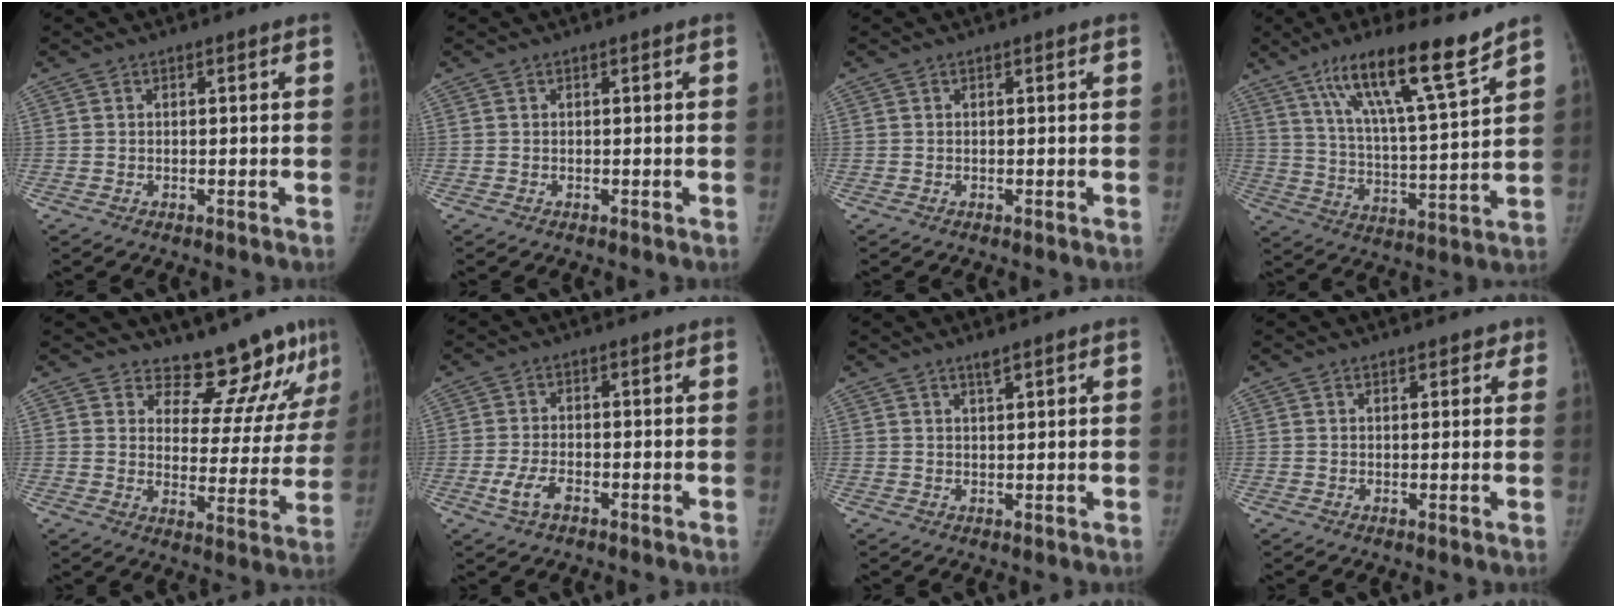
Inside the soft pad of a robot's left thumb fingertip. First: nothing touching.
{"total": 0.0}
{"total": 0.0}
{"total": 17.1, "force": [11.7, 1.9, 12.4], "torque": [-0.198, -0.059, 0.201]}
{"total": 13.2, "force": [12.0, 4.4, 3.3], "torque": [0.004, -0.106, 0.155]}
{"total": 4.0, "force": [-1.9, 1.9, 3.0], "torque": [-0.068, 0.007, -0.035]}
{"total": 1.8, "force": [1.4, 0.3, 1.1], "torque": [-0.017, -0.006, 0.026]}
{"total": 2.1, "force": [1.6, 1.2, 0.7], "torque": [0.016, -0.004, 0.014]}